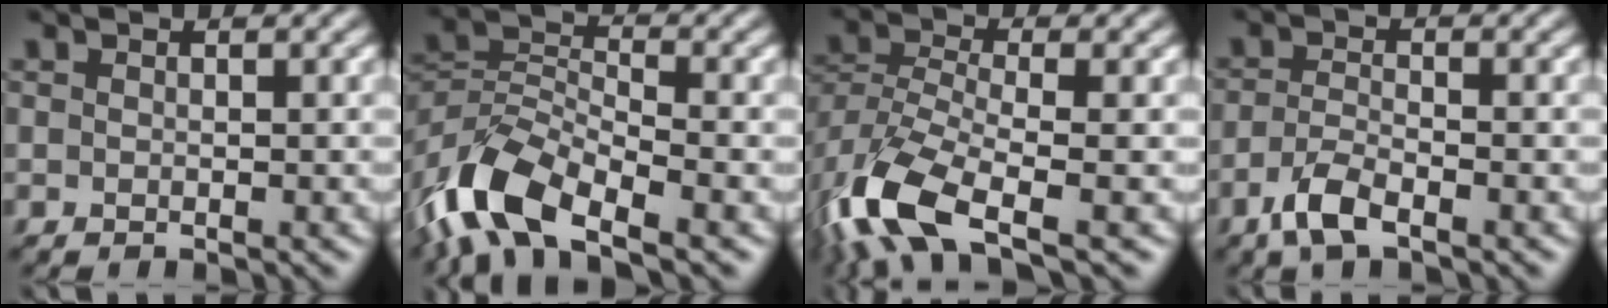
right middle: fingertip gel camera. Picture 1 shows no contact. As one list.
[{"total": 9.1, "force": [-5.9, 4.1, 5.5], "torque": [-0.114, 0.002, -0.127]}, {"total": 9.6, "force": [-5.6, 3.9, 6.8], "torque": [-0.153, -0.009, -0.115]}, {"total": 3.1, "force": [-2.2, 1.0, 2.0], "torque": [-0.053, -0.001, -0.049]}]